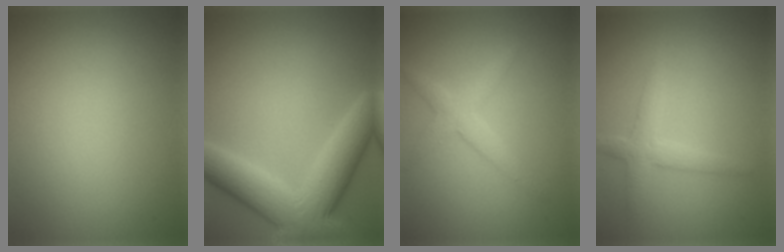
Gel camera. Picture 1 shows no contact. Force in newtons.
{"total": 9.4, "press": 9.4, "slide": 0.5}
{"total": 2.5, "press": 2.5, "slide": 0.1}
{"total": 2.6, "press": 2.6, "slide": 0.1}